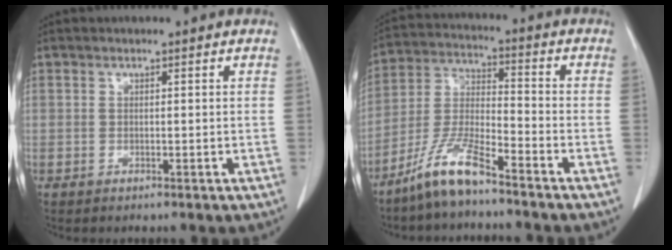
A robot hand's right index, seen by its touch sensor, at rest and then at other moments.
{"total": 9.4, "force": [-7.1, 0.9, 6.0], "torque": [-0.134, -0.014, -0.146]}